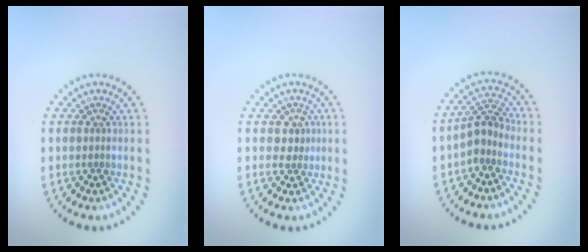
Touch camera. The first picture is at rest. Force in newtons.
{"total": 1.4, "press": 1.2, "slide": 0.7}
{"total": 2.6, "press": 2.1, "slide": 1.6}